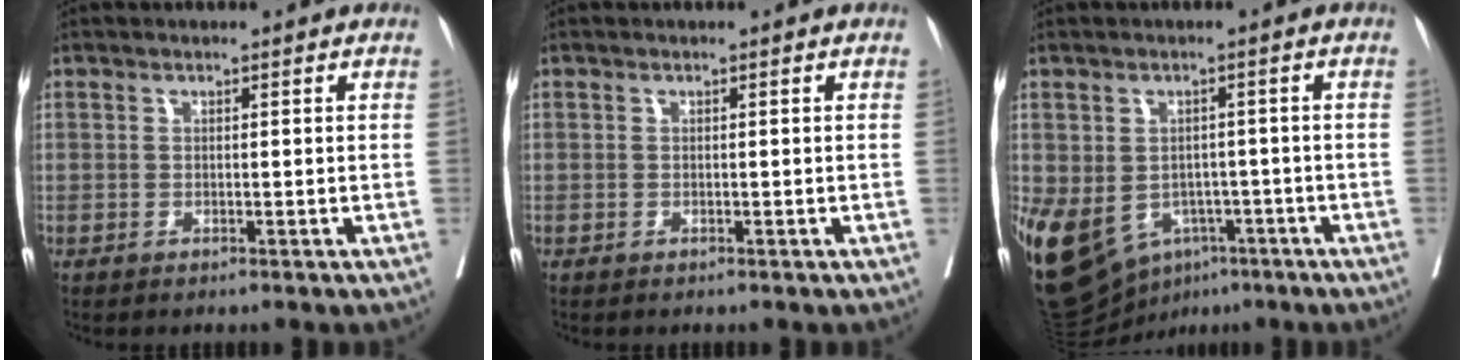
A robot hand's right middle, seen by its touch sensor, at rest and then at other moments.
{"total": 0.0}
{"total": 14.9, "force": [-7.0, 10.4, 8.1], "torque": [-0.183, 0.001, -0.096]}